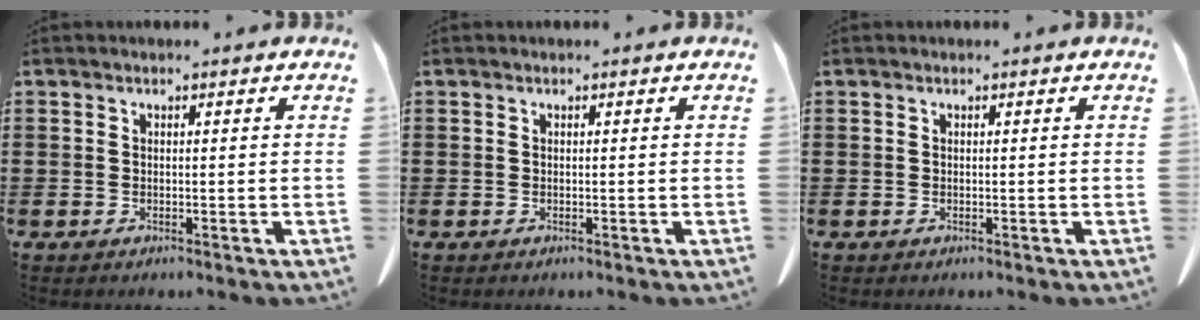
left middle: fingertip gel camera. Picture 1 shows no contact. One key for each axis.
{"total": 0.0}
{"total": 0.0}